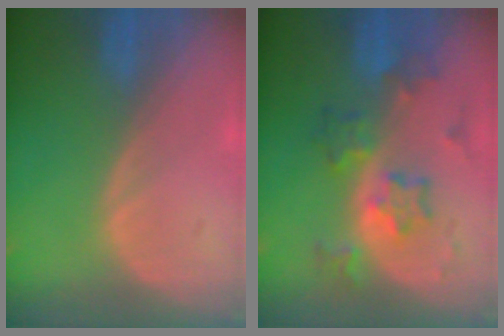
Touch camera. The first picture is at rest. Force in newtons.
{"total": 6.6, "press": 6.6, "slide": 0.1}